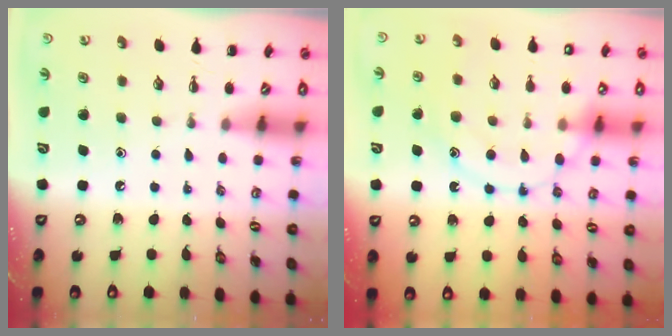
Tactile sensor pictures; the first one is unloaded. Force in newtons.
{"total": 14.2, "press": 14.2, "slide": 0.9}